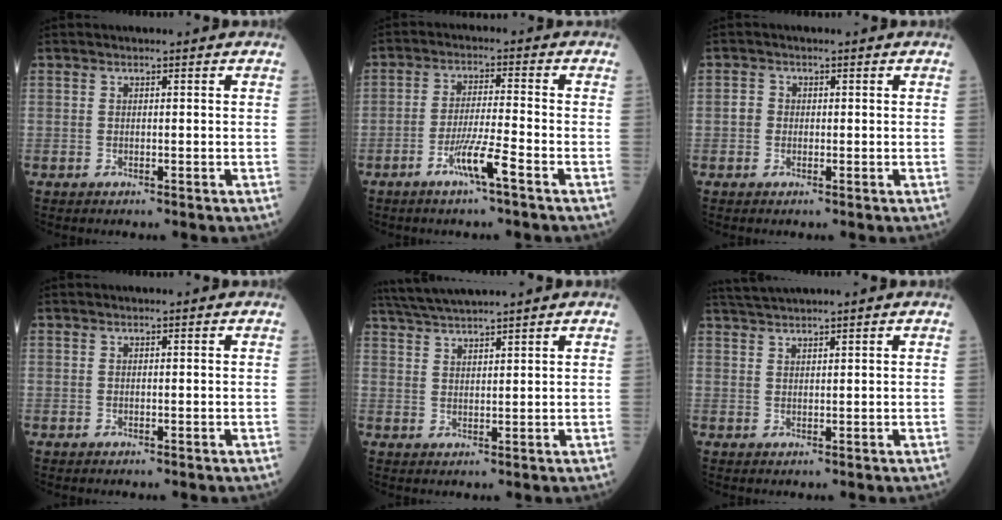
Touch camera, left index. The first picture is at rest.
{"total": 5.9, "force": [-3.4, -0.4, 4.8], "torque": [-0.096, -0.008, -0.068]}
{"total": 1.5, "force": [-0.3, 1.4, 0.5], "torque": [-0.006, 0.008, -0.006]}
{"total": 0.0}
{"total": 6.8, "force": [6.2, -0.9, 2.7], "torque": [-0.057, 0.030, 0.115]}
{"total": 3.0, "force": [2.8, -0.8, 0.8], "torque": [-0.020, 0.018, 0.061]}